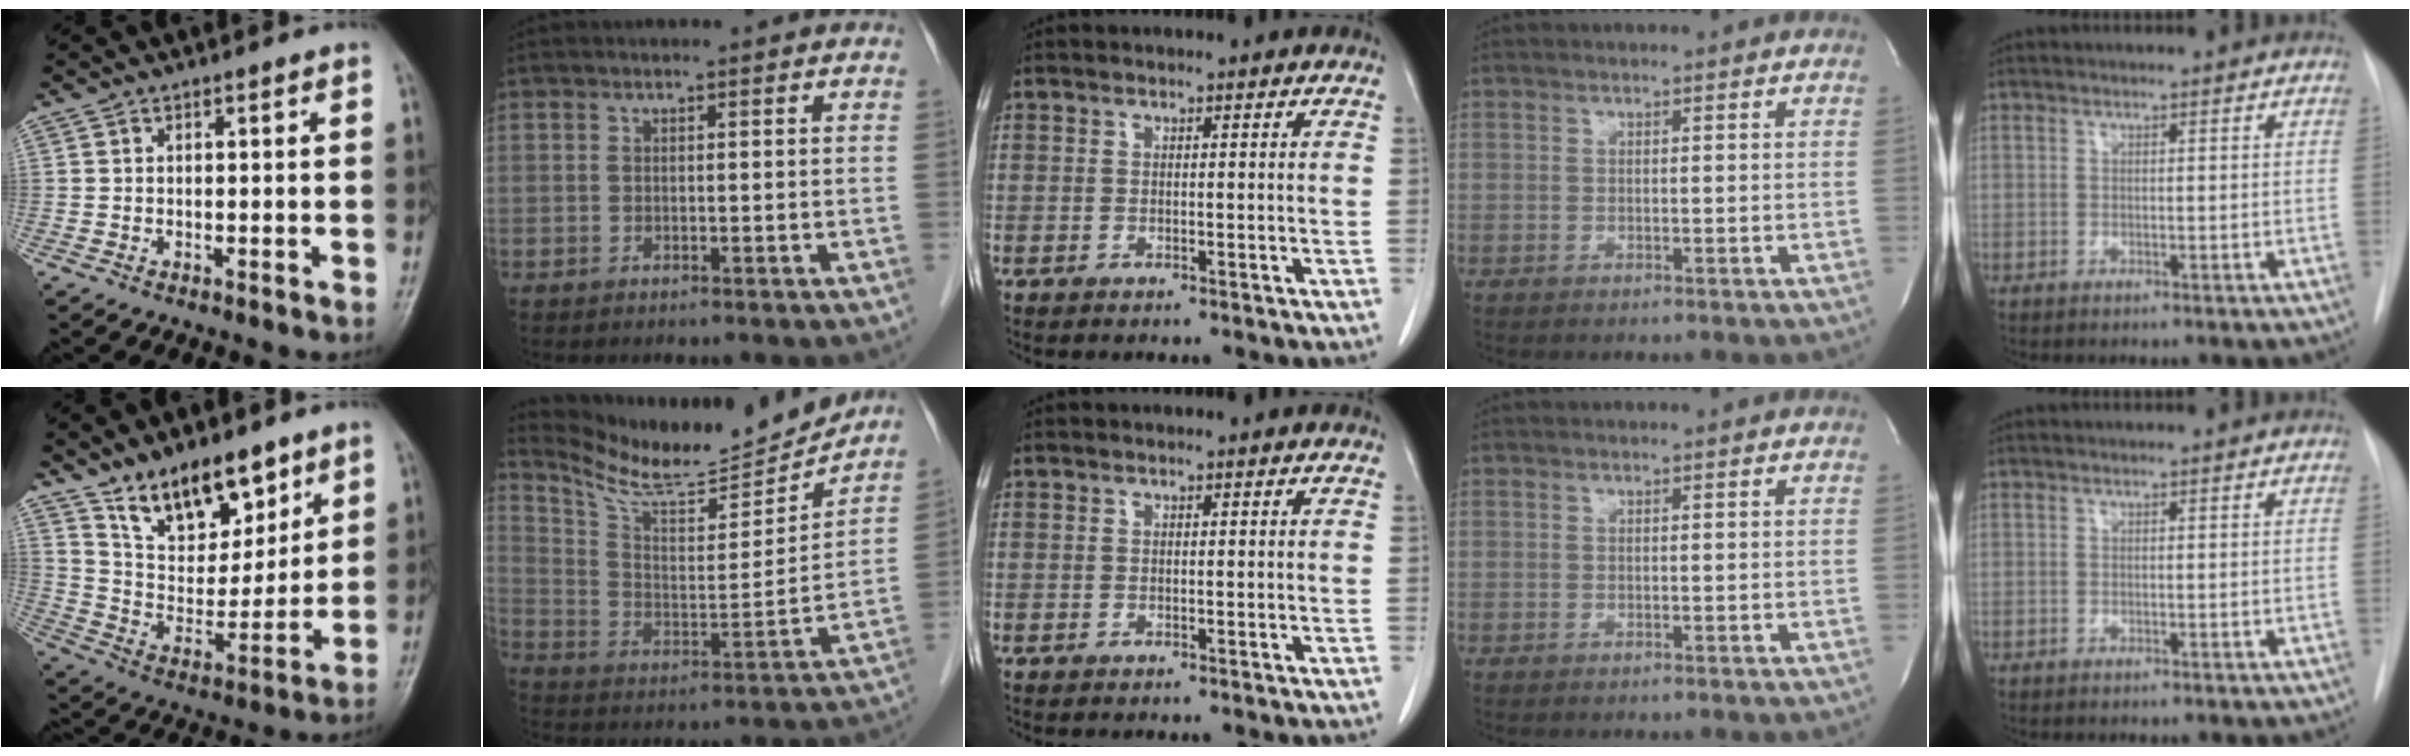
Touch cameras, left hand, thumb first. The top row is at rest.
{"thumb": {"total": 16.1, "force": [10.9, 7.9, 8.8], "torque": [-0.092, -0.067, 0.201]}, "index": {"total": 15.5, "force": [15.0, 0.8, 3.9], "torque": [-0.084, -0.028, 0.250]}}